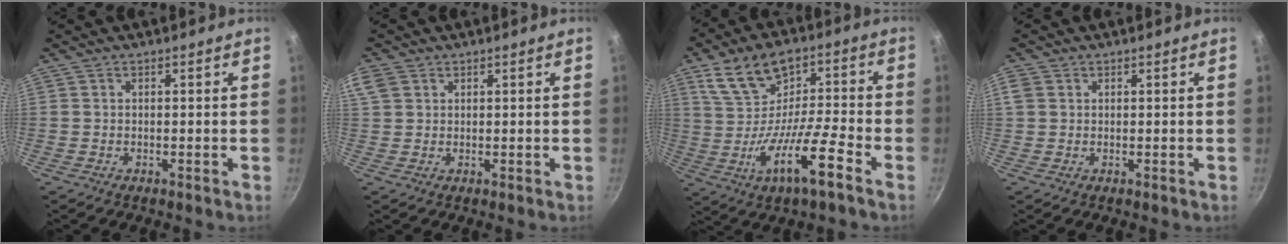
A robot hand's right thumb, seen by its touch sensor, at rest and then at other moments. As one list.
[{"total": 6.0, "force": [2.6, 4.5, 3.0], "torque": [-0.065, 0.015, 0.054]}, {"total": 13.5, "force": [-3.1, 5.5, 11.9], "torque": [-0.184, 0.020, -0.061]}, {"total": 2.4, "force": [0.7, 2.0, 1.1], "torque": [-0.020, -0.001, 0.014]}]